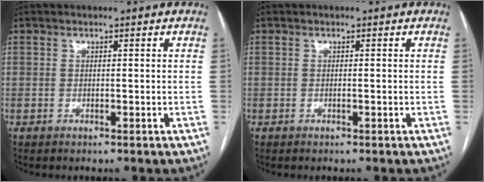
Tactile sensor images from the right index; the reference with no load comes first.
{"total": 0.0}